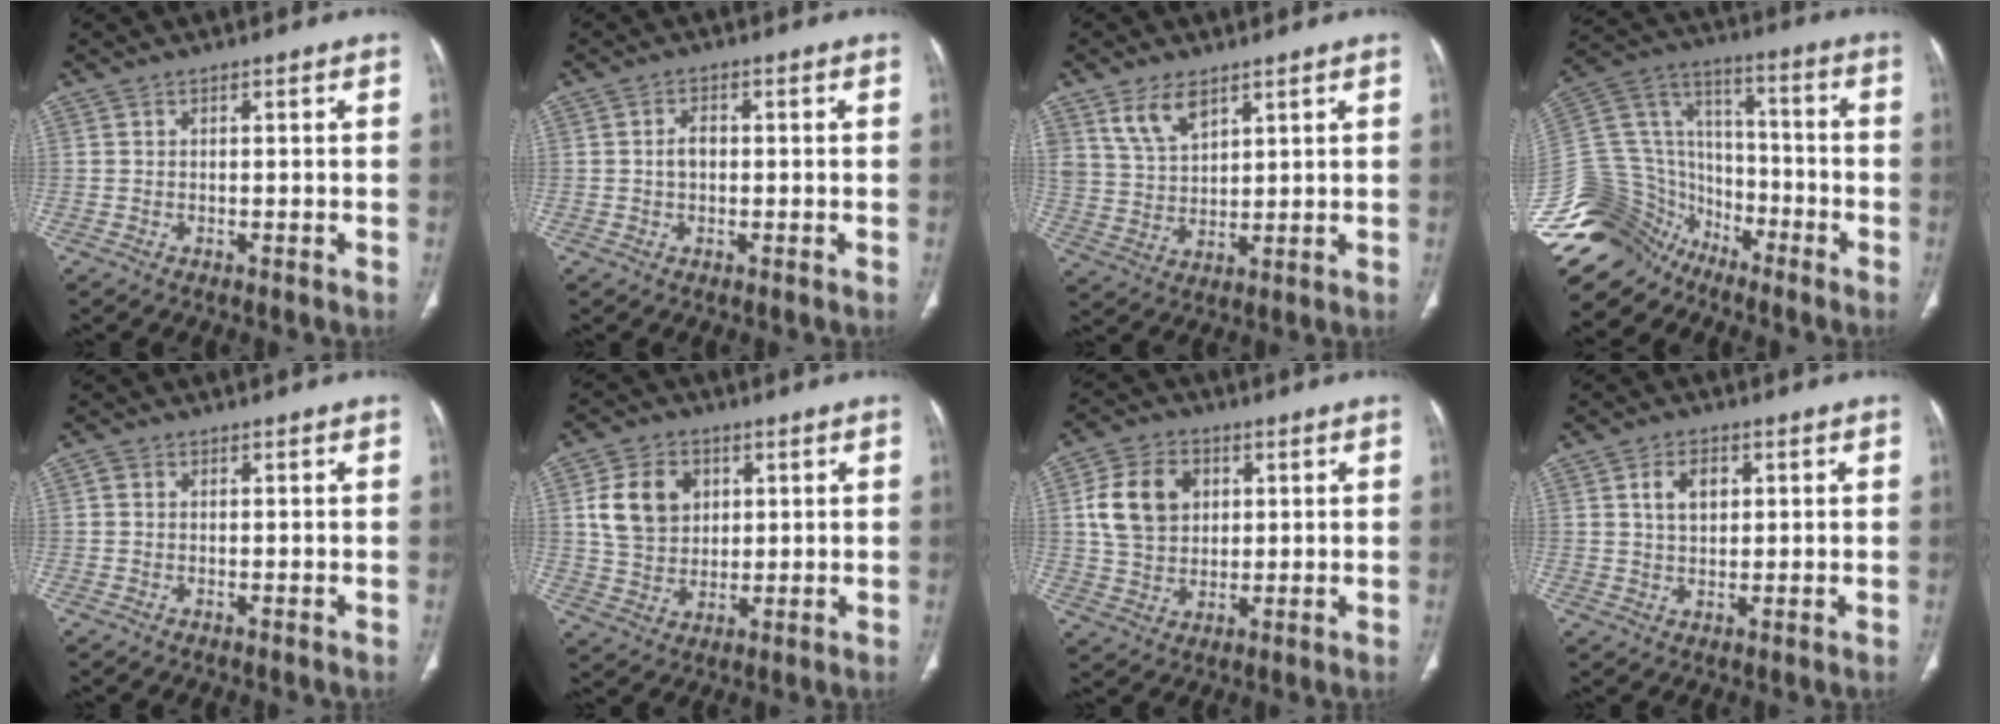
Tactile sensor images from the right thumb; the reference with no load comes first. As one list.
[{"total": 2.5, "force": [-0.1, 1.7, 1.8], "torque": [-0.031, 0.009, -0.004]}, {"total": 7.5, "force": [4.8, 4.1, 4.1], "torque": [-0.064, -0.025, 0.101]}, {"total": 22.6, "force": [-16.4, 14.8, 4.8], "torque": [-0.114, 0.107, -0.284]}, {"total": 0.9, "force": [0.3, 0.8, 0.3], "torque": [-0.003, 0.000, 0.001]}, {"total": 10.7, "force": [3.0, 8.5, 5.8], "torque": [-0.080, -0.005, 0.059]}, {"total": 11.4, "force": [2.8, 8.8, 6.6], "torque": [-0.103, 0.001, 0.052]}, {"total": 4.9, "force": [1.5, 3.2, 3.3], "torque": [-0.046, -0.003, 0.027]}]